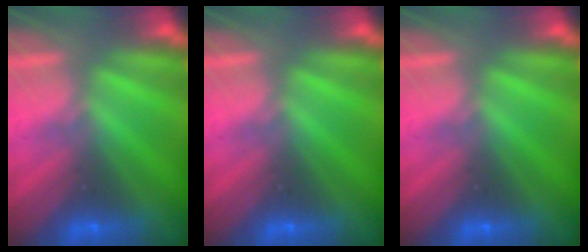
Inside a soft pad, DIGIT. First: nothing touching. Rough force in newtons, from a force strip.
{"total": 0.0}
{"total": 0.0}